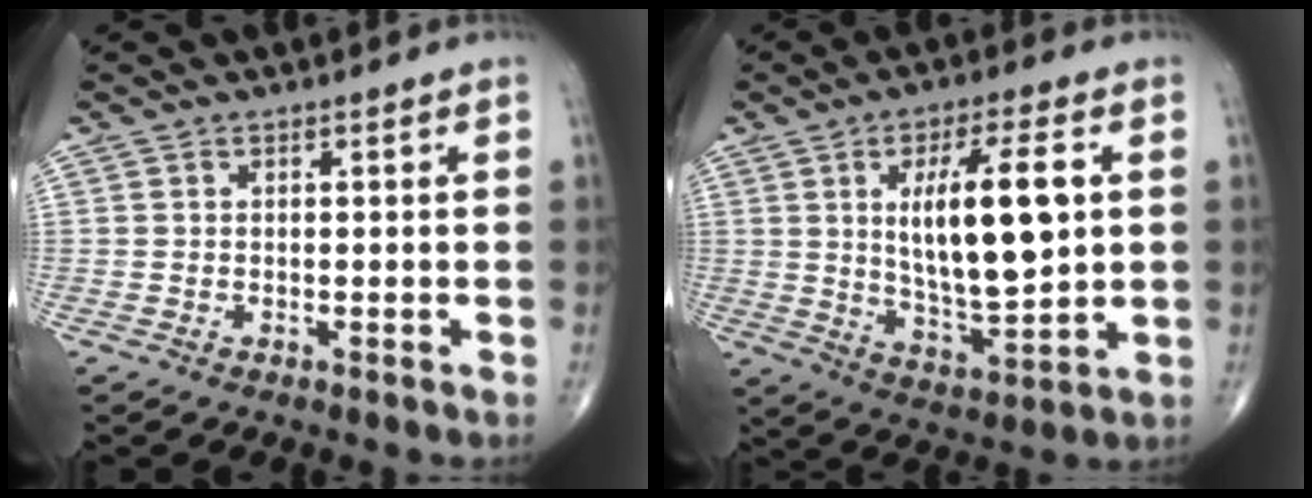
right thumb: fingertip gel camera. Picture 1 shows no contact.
{"total": 16.4, "force": [3.0, 5.4, 15.3], "torque": [-0.246, -0.016, 0.057]}